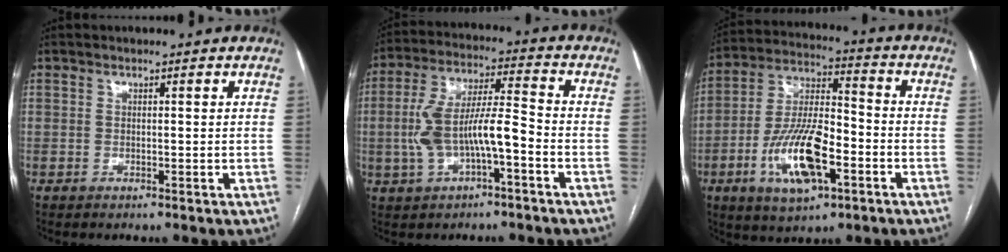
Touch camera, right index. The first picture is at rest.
{"total": 11.2, "force": [-2.8, 3.0, 10.5], "torque": [-0.210, 0.025, -0.043]}
{"total": 14.8, "force": [-5.5, 5.2, 12.7], "torque": [-0.253, 0.004, -0.094]}